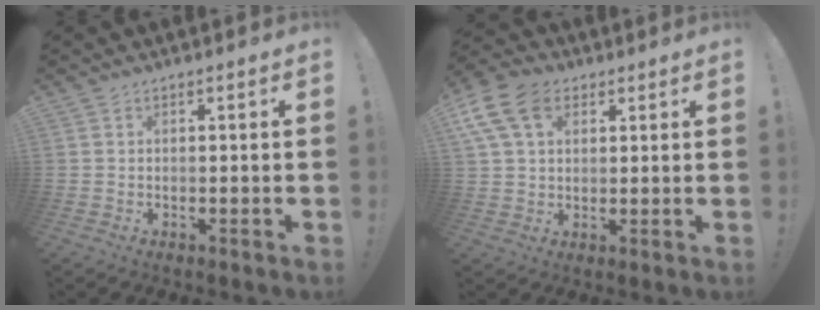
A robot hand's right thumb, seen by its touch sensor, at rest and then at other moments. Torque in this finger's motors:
{"motor_torque": [0.74, 0.87, 0.27, 0.00, 0.05]}